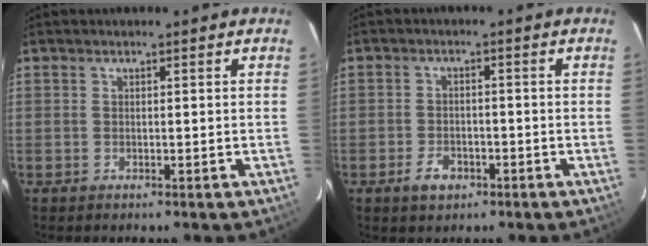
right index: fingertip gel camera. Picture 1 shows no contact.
{"total": 4.2, "force": [-2.4, 2.8, 2.1], "torque": [-0.047, 0.004, -0.036]}